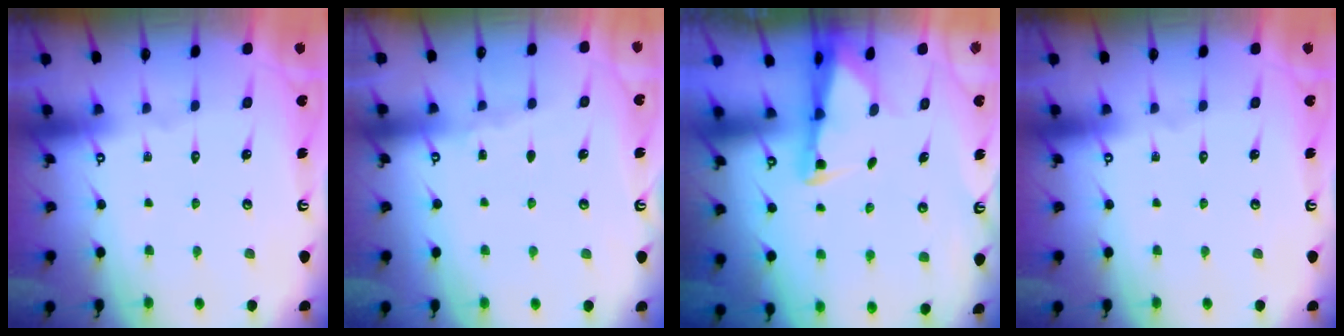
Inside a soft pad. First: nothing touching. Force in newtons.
{"total": 3.0, "press": 3.0, "slide": 0.4}
{"total": 2.7, "press": 2.6, "slide": 0.5}
{"total": 0.0}